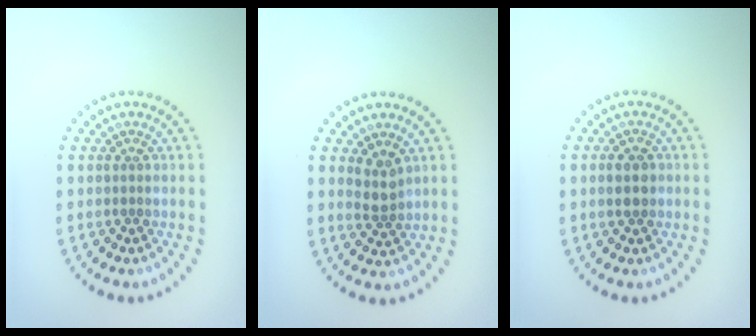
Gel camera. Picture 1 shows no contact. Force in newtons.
{"total": 1.9, "press": 1.6, "slide": 1.0}
{"total": 2.4, "press": 2.4, "slide": 0.0}